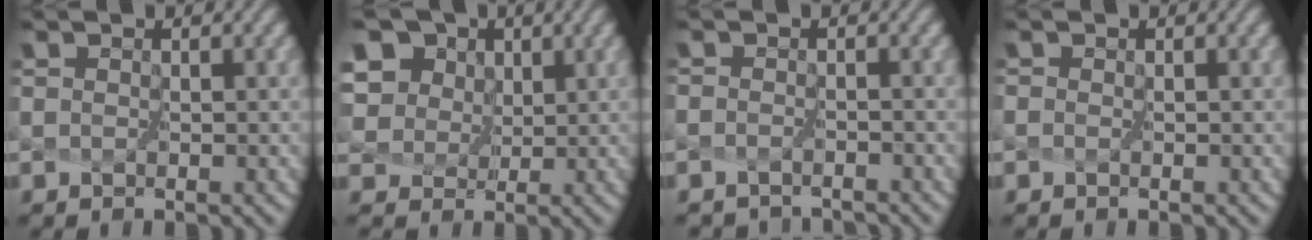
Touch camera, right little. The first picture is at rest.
{"total": 9.6, "force": [5.7, 6.5, 4.3], "torque": [-0.109, 0.024, 0.103]}
{"total": 2.4, "force": [-2.3, 0.0, -0.5], "torque": [0.012, -0.009, -0.040]}
{"total": 0.0}